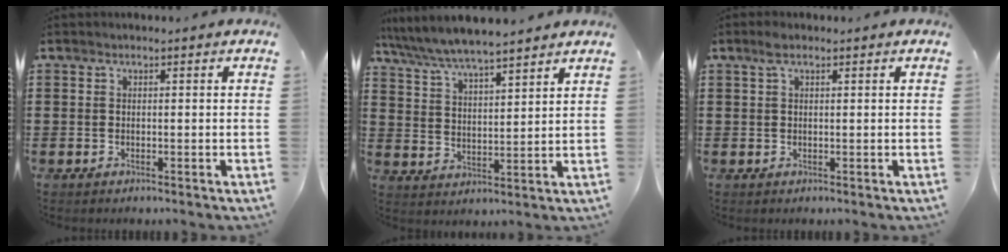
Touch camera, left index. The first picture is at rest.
{"total": 6.2, "force": [5.9, 0.2, 1.9], "torque": [-0.061, -0.028, 0.103]}
{"total": 1.7, "force": [0.9, 0.6, 1.3], "torque": [-0.029, 0.005, 0.015]}